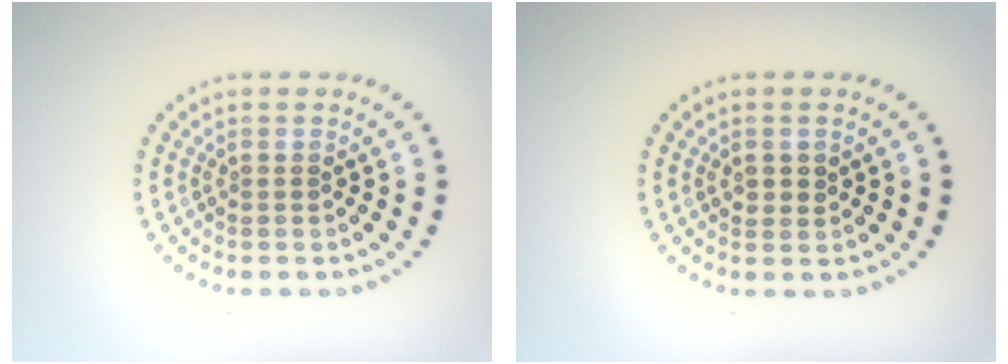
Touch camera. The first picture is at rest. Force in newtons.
{"total": 1.2, "press": 1.1, "slide": 0.4}